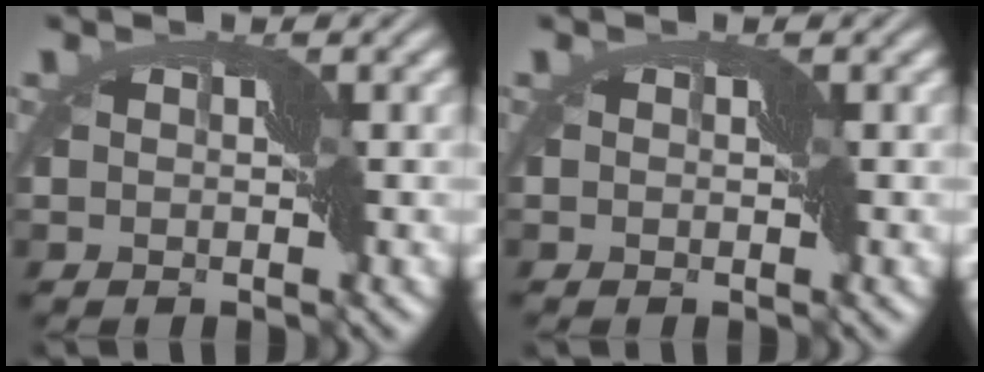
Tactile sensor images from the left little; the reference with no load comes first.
{"total": 0.0}